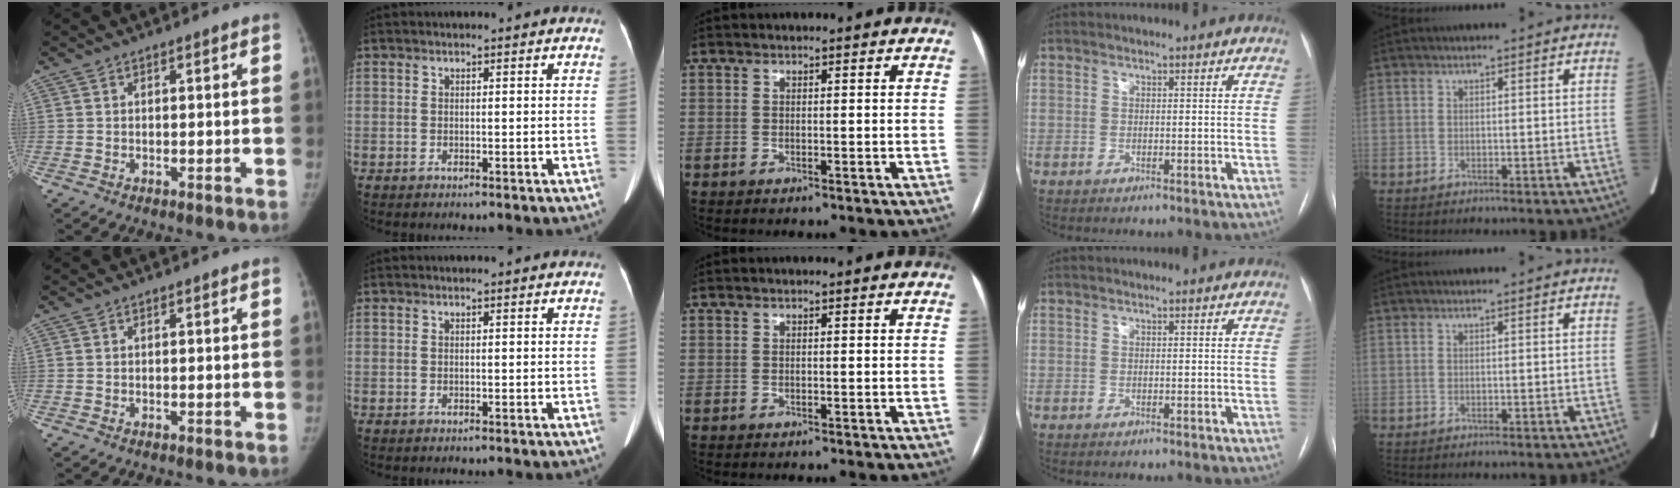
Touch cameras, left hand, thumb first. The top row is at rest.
{}